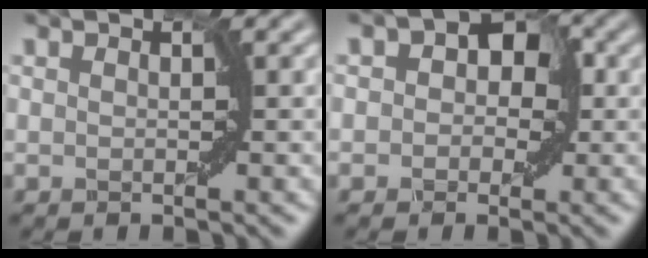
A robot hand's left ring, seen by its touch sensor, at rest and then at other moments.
{"total": 4.2, "force": [0.7, 3.2, 2.6], "torque": [-0.006, 0.015, -0.015]}